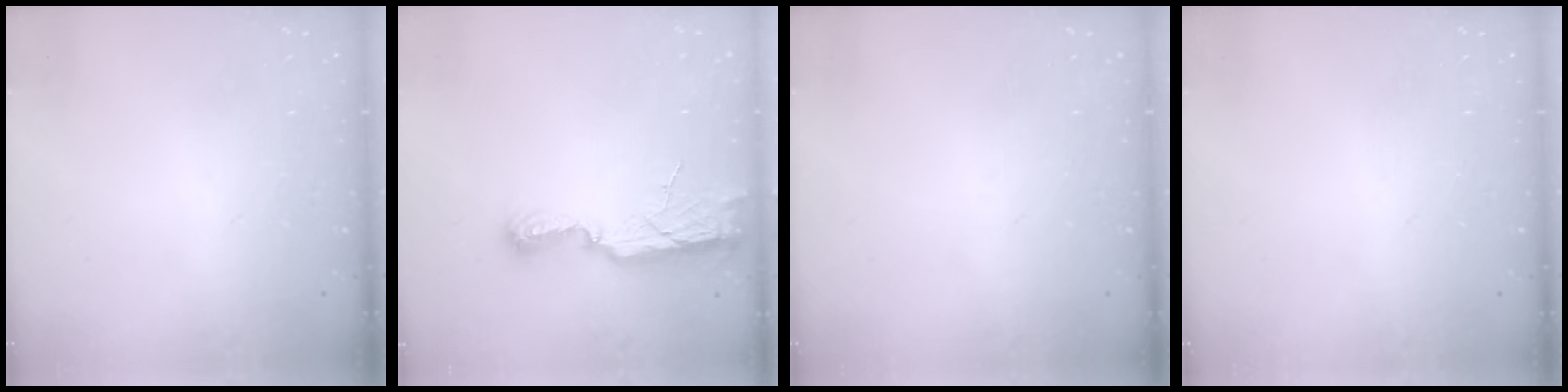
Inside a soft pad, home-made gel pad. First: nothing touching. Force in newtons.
{"total": 10.6, "press": 9.3, "slide": 5.2}
{"total": 0.0}
{"total": 0.0}